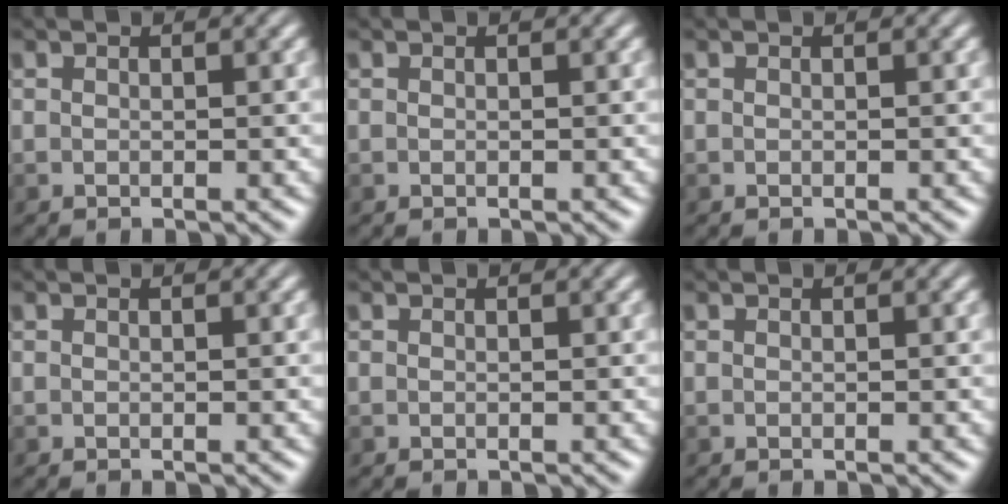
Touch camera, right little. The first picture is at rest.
{"total": 0.0}
{"total": 0.0}
{"total": 0.0}
{"total": 0.0}
{"total": 0.0}